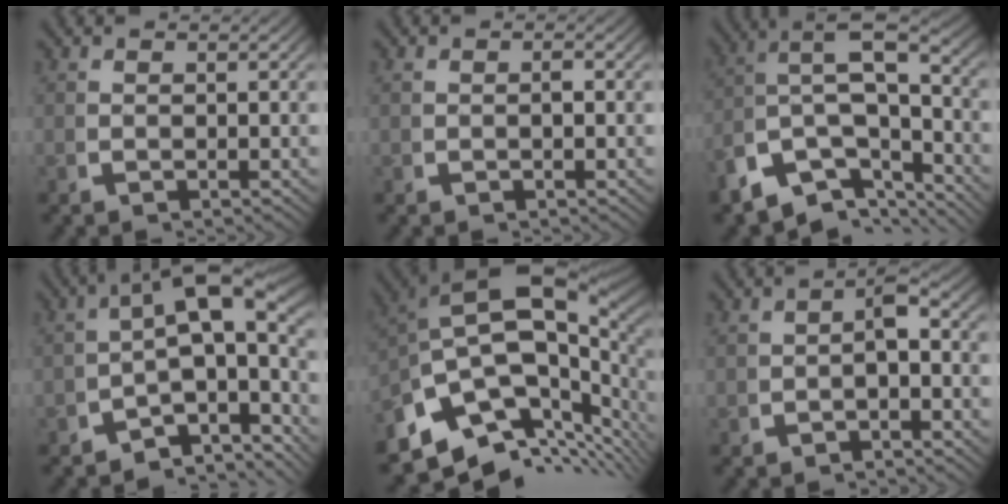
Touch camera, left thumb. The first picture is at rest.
{"total": 0.8, "force": [0.0, 0.6, 0.6], "torque": [-0.016, -0.004, 0.002]}
{"total": 13.3, "force": [-1.8, 9.3, 9.3], "torque": [-0.197, -0.037, -0.024]}
{"total": 10.1, "force": [-0.8, 5.9, 8.1], "torque": [-0.130, -0.022, -0.012]}
{"total": 20.1, "force": [-3.2, 13.6, 14.5], "torque": [-0.274, -0.053, -0.037]}
{"total": 2.5, "force": [-0.6, 1.2, 2.1], "torque": [-0.039, -0.002, -0.006]}